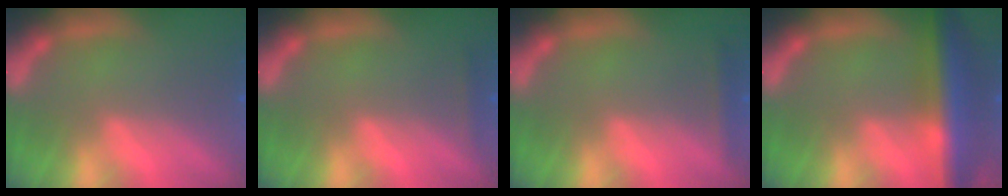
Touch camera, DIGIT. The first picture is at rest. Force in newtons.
{"total": 0.9}
{"total": 1.4}
{"total": 8.5}